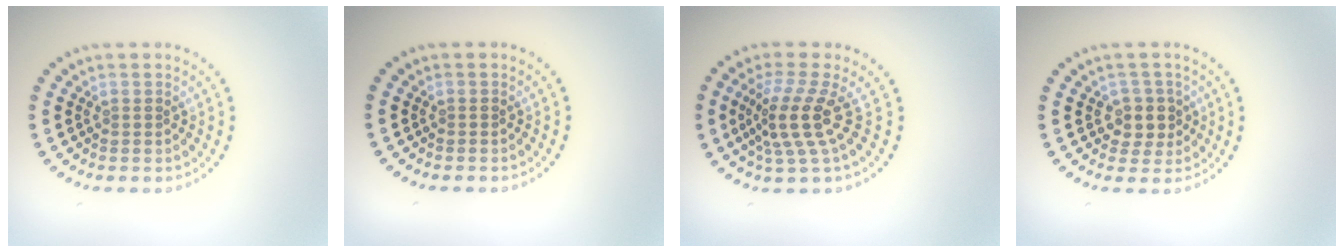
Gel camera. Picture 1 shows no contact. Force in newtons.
{"total": 0.0}
{"total": 4.0, "press": 2.8, "slide": 2.9}
{"total": 2.5, "press": 2.3, "slide": 1.1}